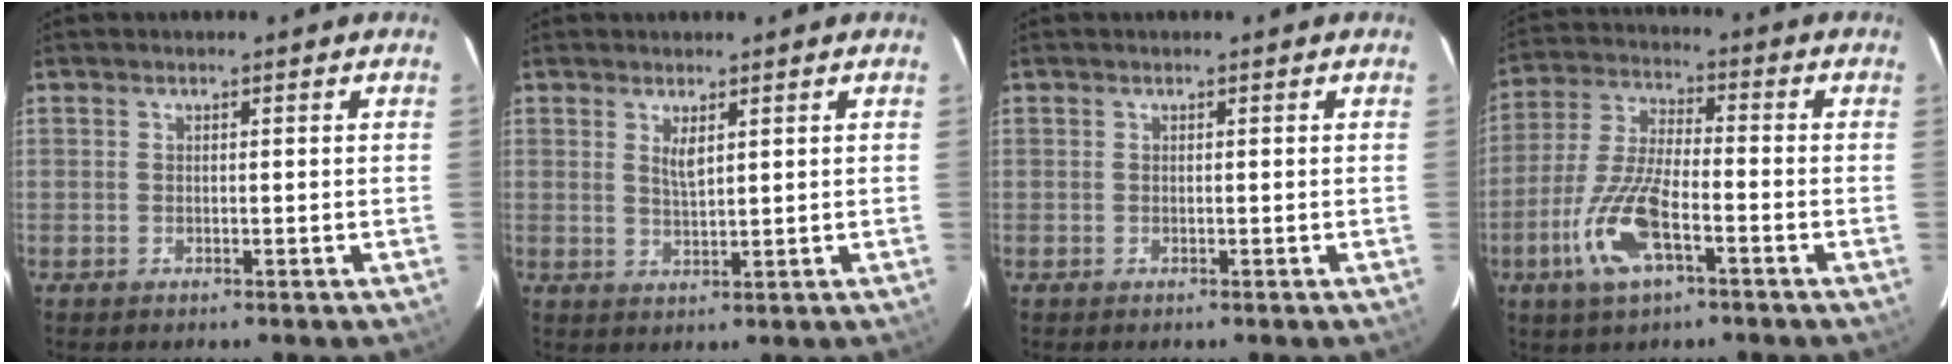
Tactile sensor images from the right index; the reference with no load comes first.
{"total": 2.7, "force": [1.3, 0.7, 2.2], "torque": [-0.039, -0.003, 0.024]}
{"total": 0.0}
{"total": 12.7, "force": [-5.7, 4.1, 10.5], "torque": [-0.229, -0.007, -0.112]}